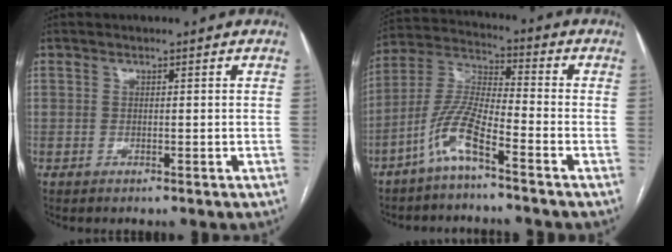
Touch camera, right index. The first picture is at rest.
{"total": 8.4, "force": [-5.3, 0.9, 6.5], "torque": [-0.151, 0.000, -0.112]}